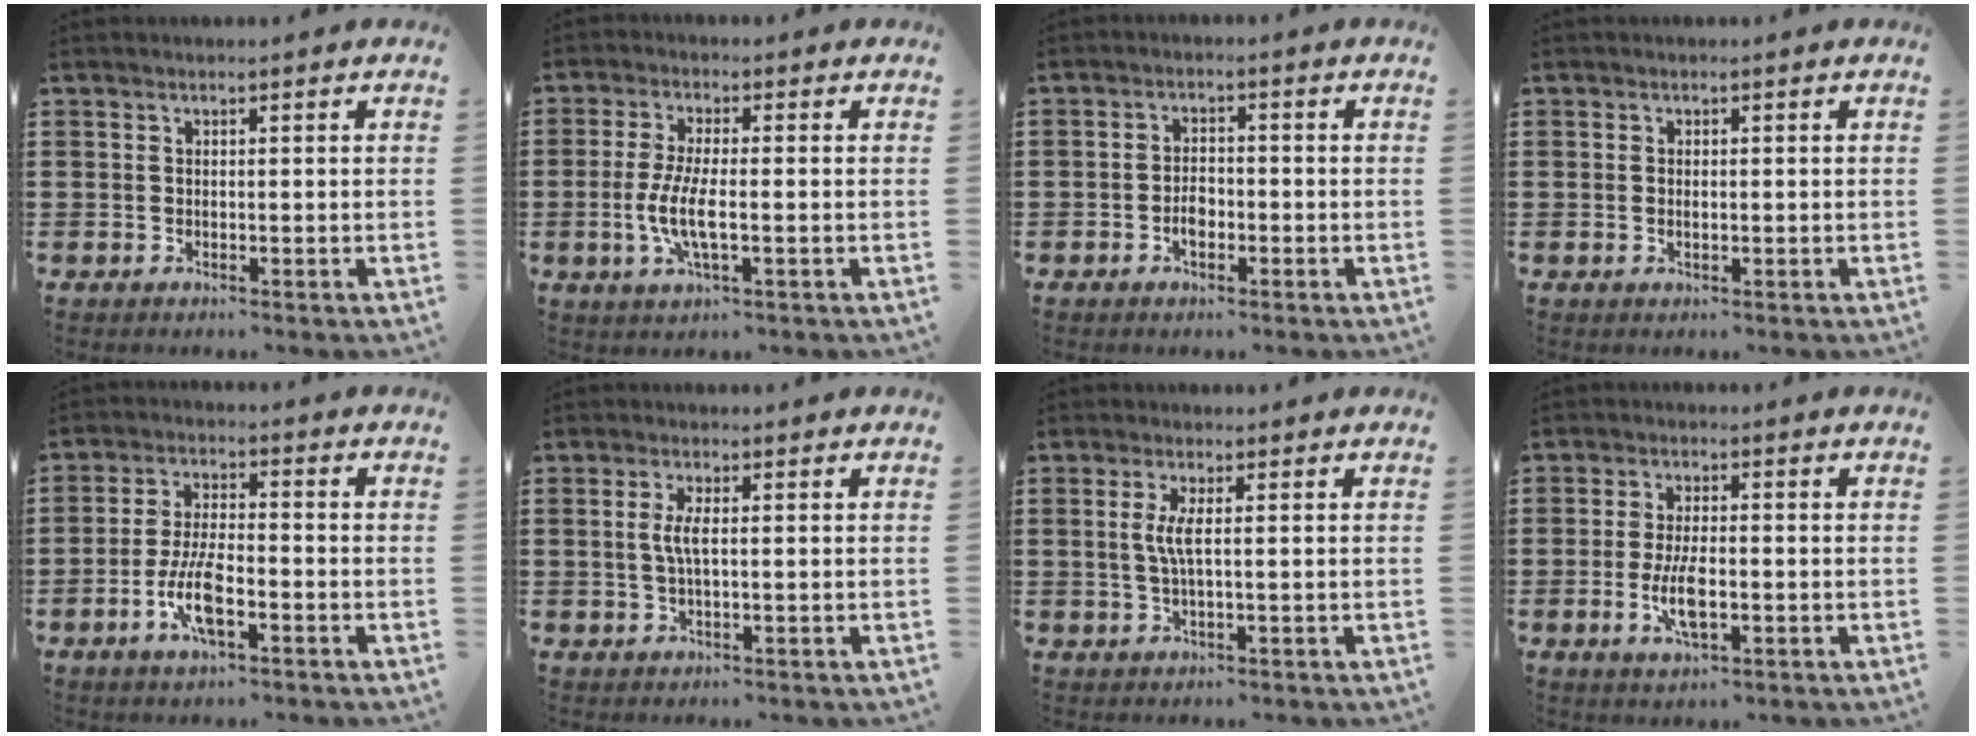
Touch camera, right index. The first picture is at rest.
{"total": 6.3, "force": [-1.4, 1.6, 5.9], "torque": [-0.137, -0.011, -0.036]}
{"total": 2.8, "force": [-1.1, 1.4, 2.2], "torque": [-0.043, 0.003, -0.020]}
{"total": 0.9, "force": [0.0, 0.4, 0.8], "torque": [-0.017, 0.000, 0.000]}
{"total": 7.5, "force": [-2.9, 2.4, 6.5], "torque": [-0.146, -0.011, -0.058]}
{"total": 3.2, "force": [0.2, 0.7, 3.1], "torque": [-0.066, -0.004, -0.001]}
{"total": 3.5, "force": [0.3, 0.4, 3.5], "torque": [-0.081, -0.009, -0.002]}
{"total": 5.9, "force": [-1.3, 2.2, 5.4], "torque": [-0.119, -0.006, -0.028]}